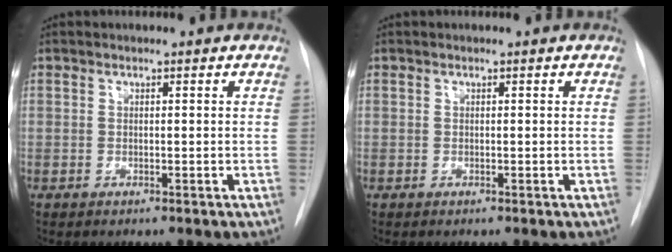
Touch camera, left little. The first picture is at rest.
{"total": 0.0}